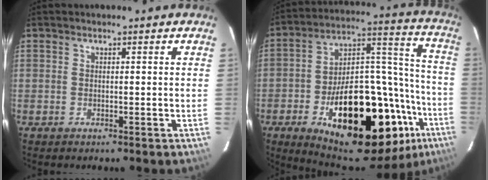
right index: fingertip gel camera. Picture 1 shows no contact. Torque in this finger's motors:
{"motor_torque": [2.14, 0.00, 1.05, 0.21]}